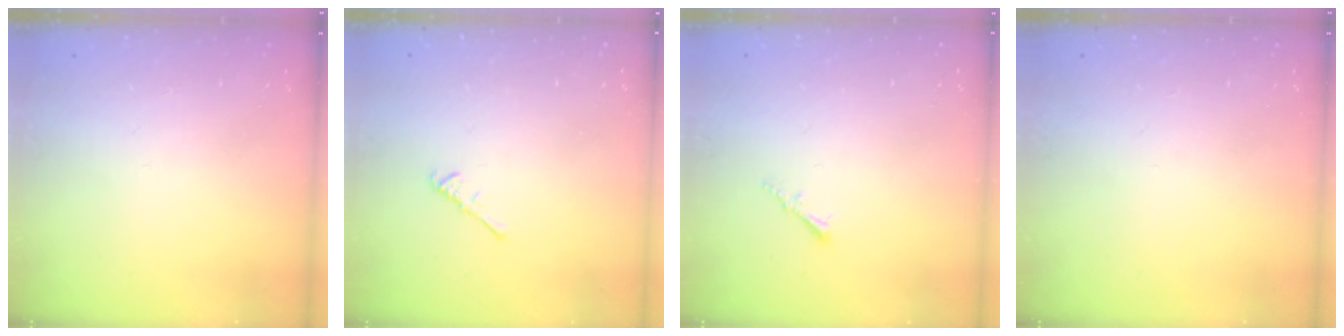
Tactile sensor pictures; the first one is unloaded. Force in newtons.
{"total": 2.6, "press": 2.6, "slide": 0.6}
{"total": 1.5, "press": 1.5, "slide": 0.4}
{"total": 0.0}